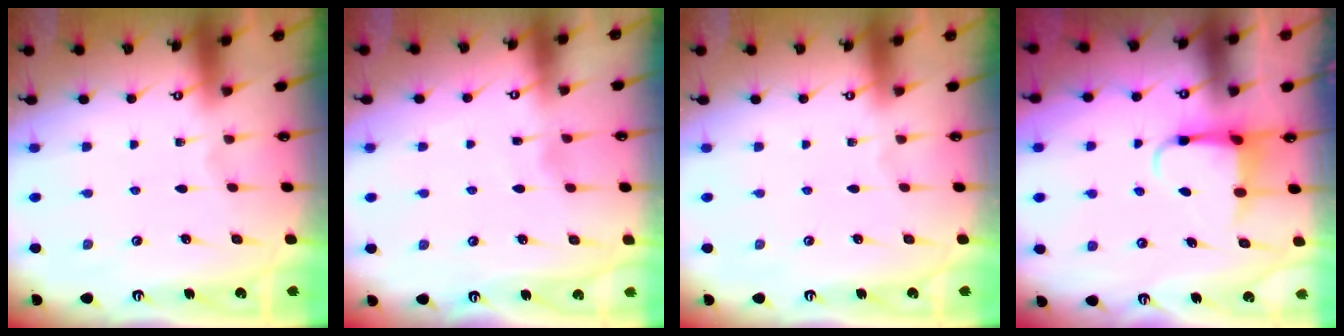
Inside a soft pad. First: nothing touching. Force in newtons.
{"total": 3.8, "press": 3.7, "slide": 0.5}
{"total": 0.0}
{"total": 4.4, "press": 4.3, "slide": 0.3}